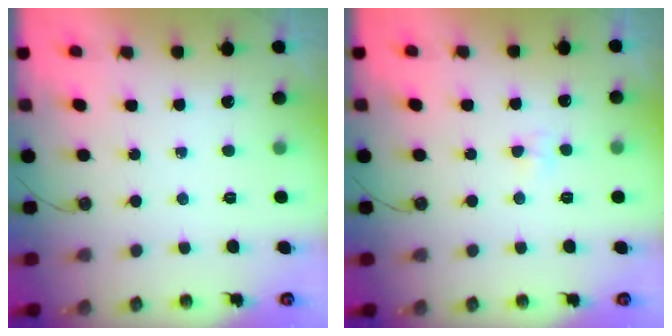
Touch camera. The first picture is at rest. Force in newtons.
{"total": 2.9, "press": 2.8, "slide": 0.5}